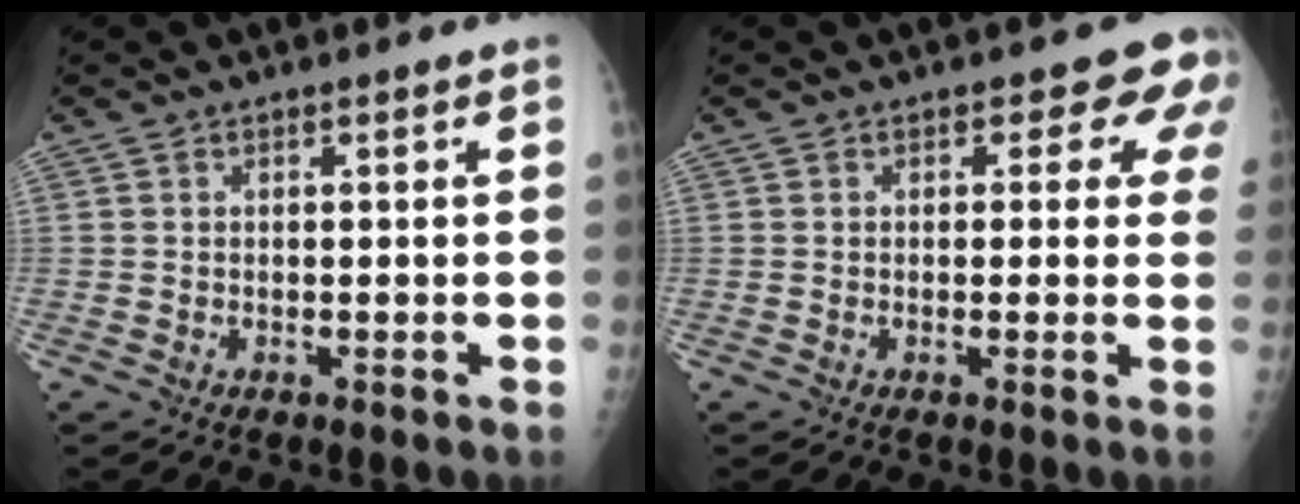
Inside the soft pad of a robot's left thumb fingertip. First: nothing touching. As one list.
[{"total": 5.9, "force": [2.8, 3.5, 3.8], "torque": [0.002, -0.005, 0.016]}]